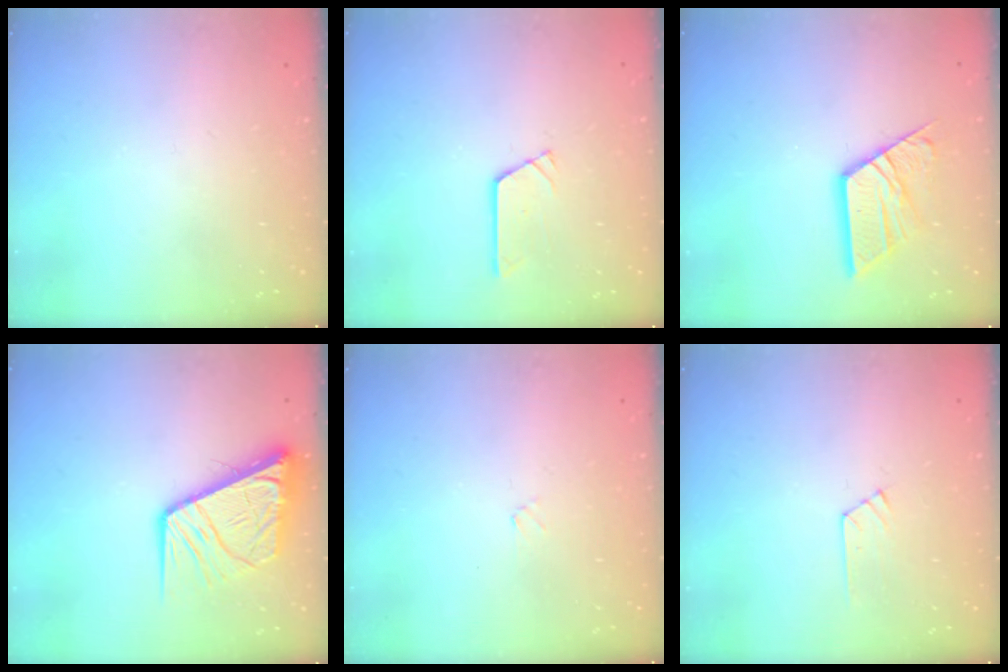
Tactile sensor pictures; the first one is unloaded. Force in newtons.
{"total": 2.4, "press": 2.4, "slide": 0.1}
{"total": 14.1, "press": 14.0, "slide": 1.3}
{"total": 15.4, "press": 15.3, "slide": 1.8}
{"total": 0.9, "press": 0.9, "slide": 0.2}
{"total": 5.1, "press": 5.1, "slide": 0.6}